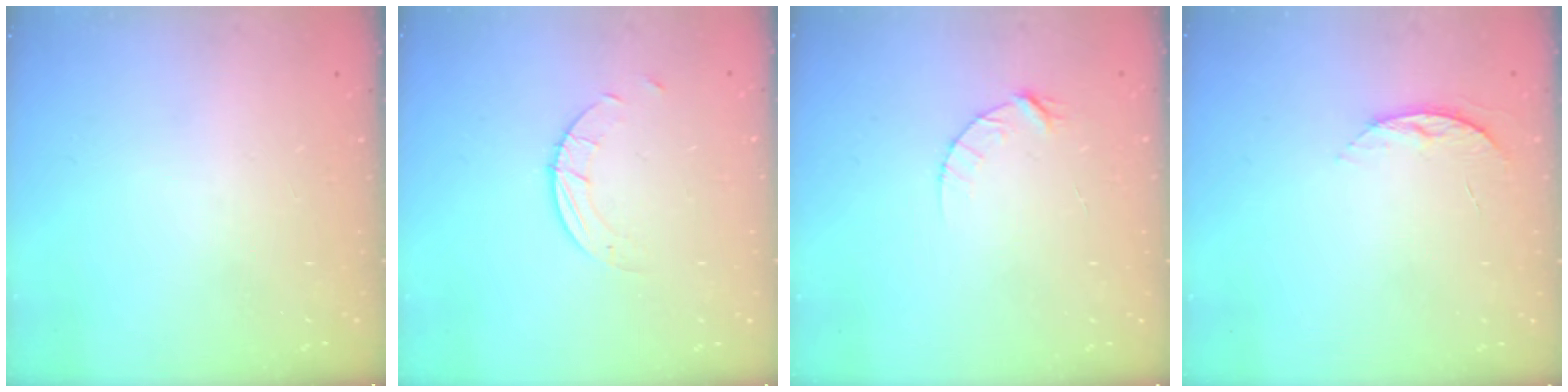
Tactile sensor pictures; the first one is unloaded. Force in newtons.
{"total": 2.6, "press": 2.6, "slide": 0.2}
{"total": 4.4, "press": 4.4, "slide": 0.4}
{"total": 5.8, "press": 5.8, "slide": 0.6}